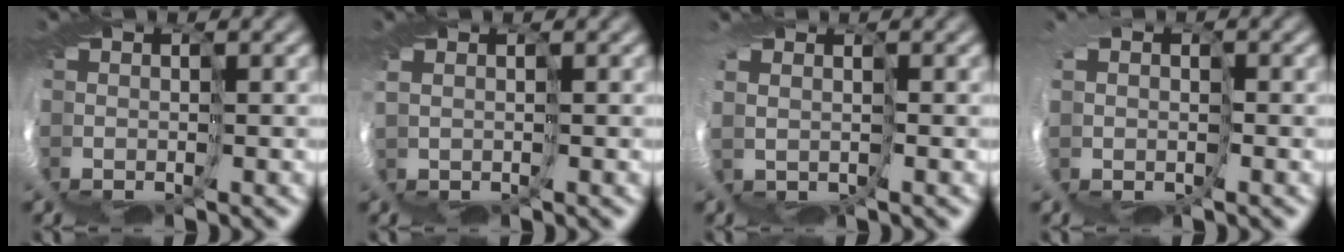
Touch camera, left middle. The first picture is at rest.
{"total": 0.7, "force": [0.7, 0.1, 0.1], "torque": [-0.010, 0.014, 0.016]}
{"total": 1.1, "force": [0.4, 1.1, 0.2], "torque": [-0.008, 0.001, 0.016]}
{"total": 2.0, "force": [0.1, 2.0, 0.4], "torque": [-0.015, -0.010, 0.002]}